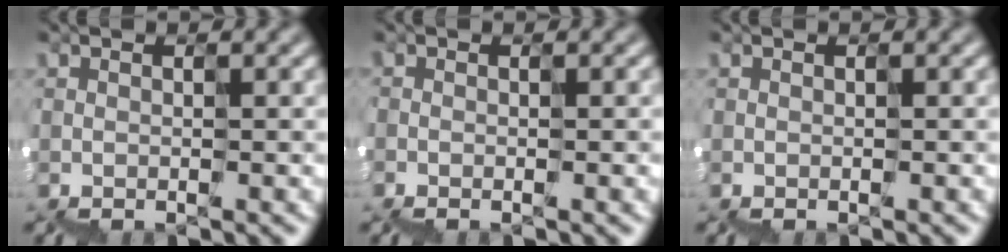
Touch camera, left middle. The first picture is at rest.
{"total": 0.6, "force": [-0.4, 0.1, 0.4], "torque": [-0.008, 0.000, -0.010]}
{"total": 0.0}